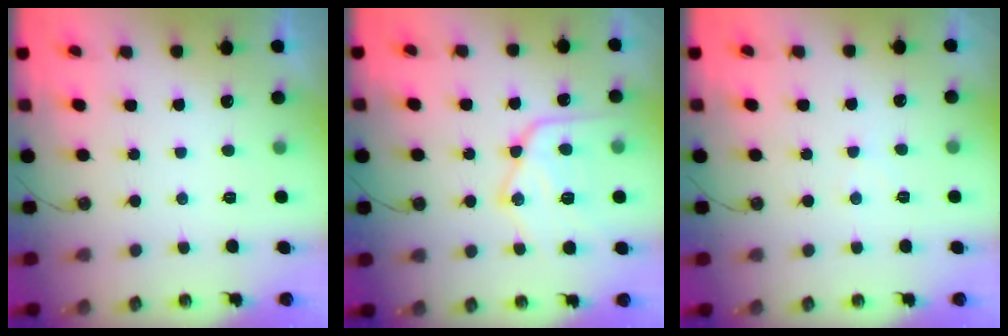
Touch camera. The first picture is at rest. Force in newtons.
{"total": 16.9, "press": 16.9, "slide": 1.6}
{"total": 4.0, "press": 3.9, "slide": 0.4}